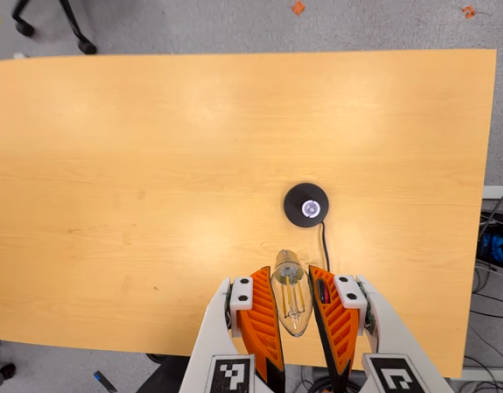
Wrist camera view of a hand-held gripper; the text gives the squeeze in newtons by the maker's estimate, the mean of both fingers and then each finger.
{"total": 12.8, "left": 14.0, "right": 11.5}